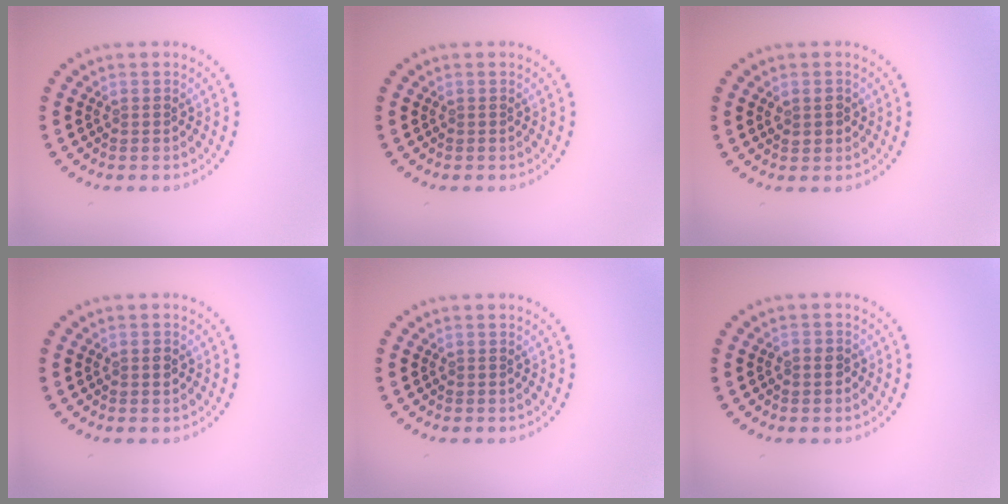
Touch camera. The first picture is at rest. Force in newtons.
{"total": 0.0}
{"total": 1.5, "press": 1.5, "slide": 0.3}
{"total": 1.1, "press": 1.1, "slide": 0.0}
{"total": 0.0}
{"total": 0.8, "press": 0.7, "slide": 0.3}